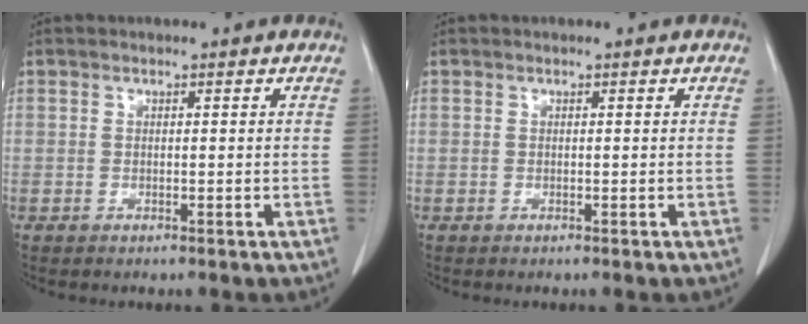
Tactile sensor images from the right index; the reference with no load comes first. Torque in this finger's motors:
{"motor_torque": [0.00, 0.00, 0.01, 0.00]}